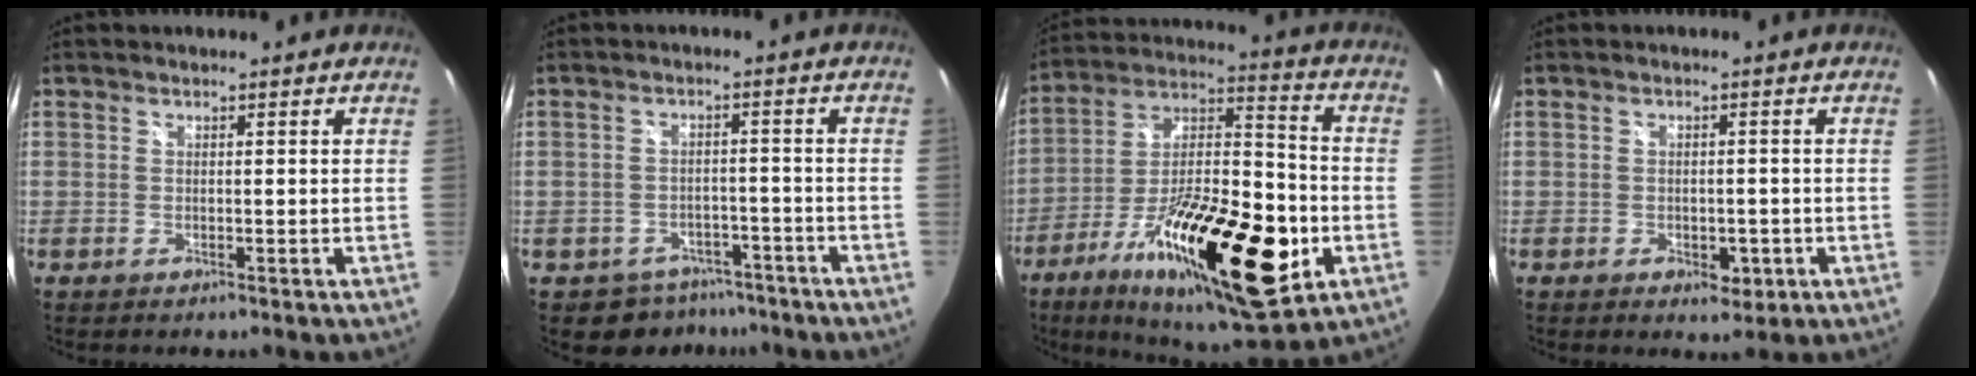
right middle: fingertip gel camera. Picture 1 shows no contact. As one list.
[{"total": 6.7, "force": [-5.0, 4.4, 1.0], "torque": [-0.023, 0.019, -0.058]}, {"total": 28.8, "force": [-11.5, 9.4, 24.7], "torque": [-0.421, -0.028, -0.181]}, {"total": 3.8, "force": [-1.5, 2.5, 2.5], "torque": [-0.042, -0.004, -0.014]}]